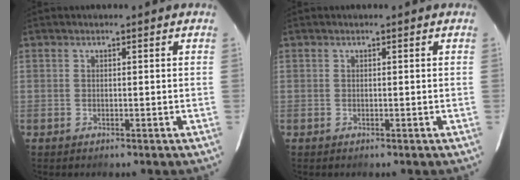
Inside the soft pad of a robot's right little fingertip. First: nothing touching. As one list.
[{"total": 0.0}]